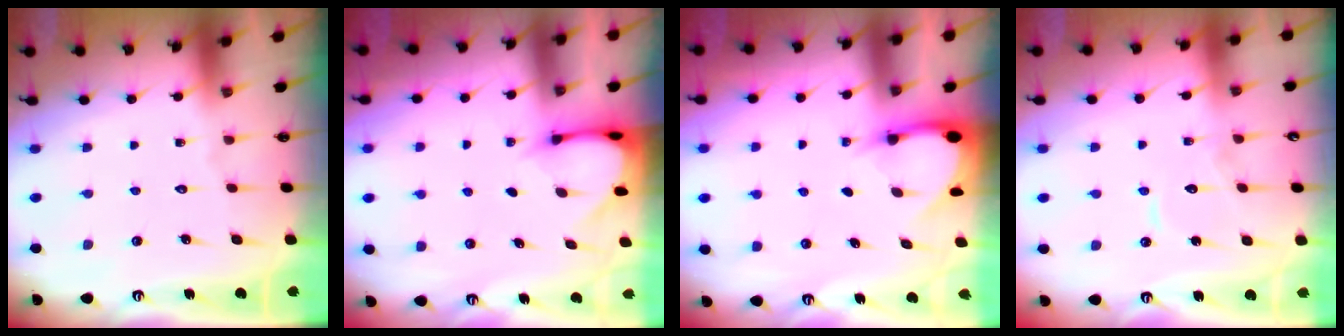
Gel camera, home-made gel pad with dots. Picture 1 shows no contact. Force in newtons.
{"total": 2.9, "press": 2.9, "slide": 0.2}
{"total": 3.6, "press": 3.6, "slide": 0.2}
{"total": 7.7, "press": 7.7, "slide": 0.6}